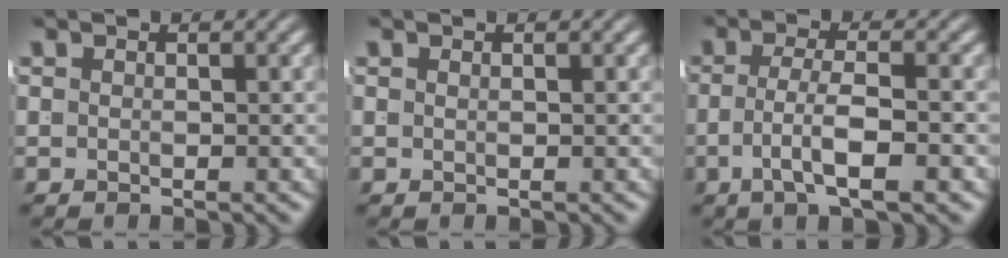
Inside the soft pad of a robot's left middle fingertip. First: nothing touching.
{"total": 0.6, "force": [0.1, -0.6, 0.0], "torque": [0.003, -0.003, 0.006]}
{"total": 4.0, "force": [-1.7, 0.6, 3.6], "torque": [-0.055, -0.010, -0.022]}